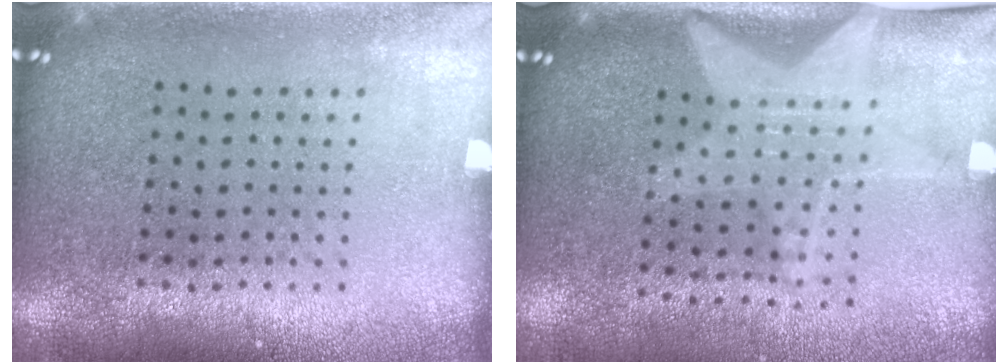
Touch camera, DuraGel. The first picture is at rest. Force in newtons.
{"total": 1.9, "press": 1.5, "slide": 1.1}